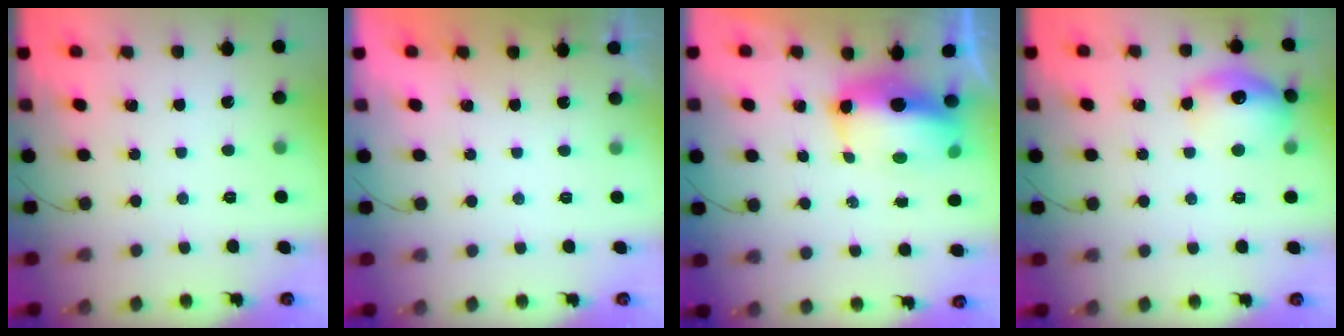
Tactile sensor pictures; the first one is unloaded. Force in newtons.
{"total": 0.0}
{"total": 10.5, "press": 10.2, "slide": 2.3}
{"total": 14.0, "press": 13.9, "slide": 0.9}